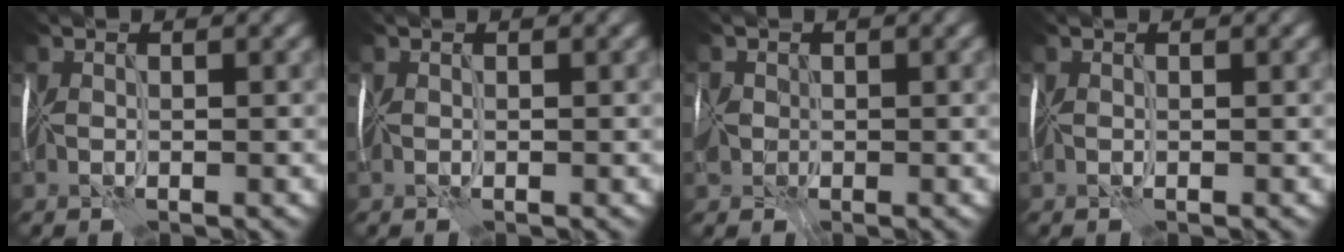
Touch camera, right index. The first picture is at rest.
{"total": 0.0}
{"total": 2.1, "force": [-0.3, 2.0, 0.5], "torque": [-0.022, 0.002, -0.008]}
{"total": 0.0}